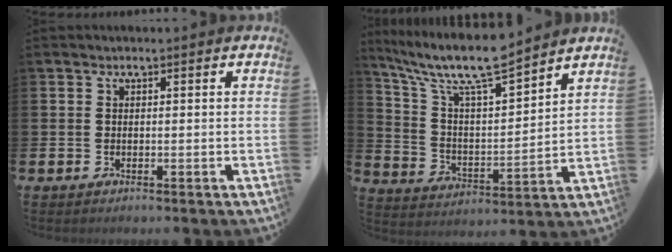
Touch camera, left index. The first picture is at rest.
{"total": 10.7, "force": [9.4, 1.6, 4.9], "torque": [-0.130, -0.055, 0.161]}